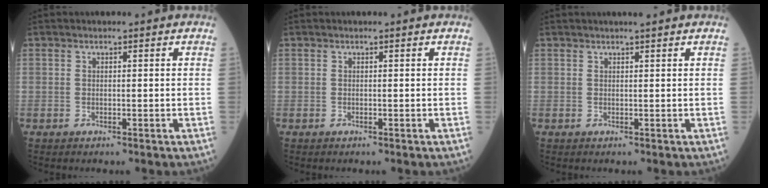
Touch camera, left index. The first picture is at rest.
{"total": 0.0}
{"total": 1.8, "force": [1.4, 0.0, 1.1], "torque": [-0.013, 0.008, 0.022]}